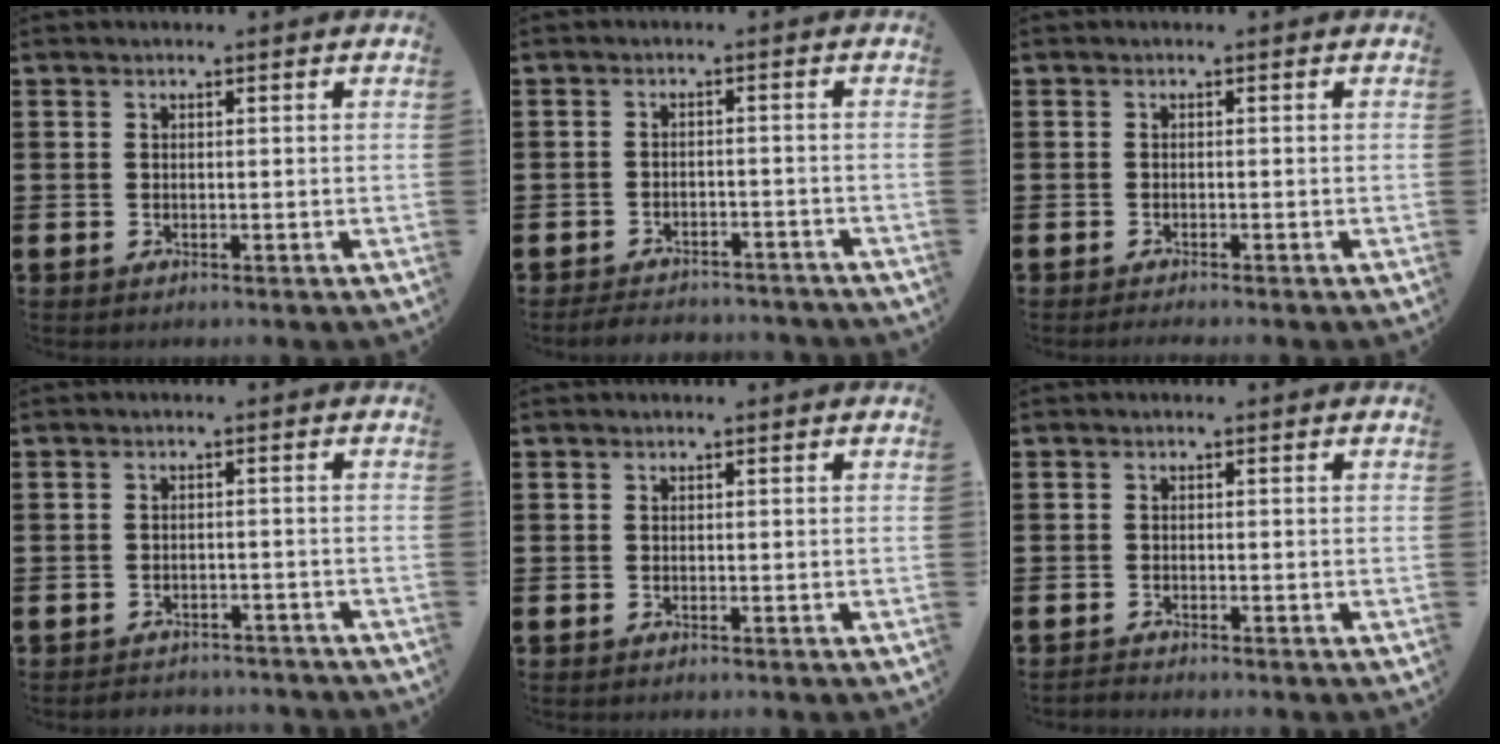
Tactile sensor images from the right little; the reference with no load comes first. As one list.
[{"total": 2.3, "force": [-2.3, 0.2, 0.1], "torque": [-0.007, 0.003, -0.050]}, {"total": 0.5, "force": [-0.5, -0.1, 0.3], "torque": [-0.004, -0.003, -0.009]}, {"total": 1.6, "force": [-1.6, 0.1, -0.2], "torque": [-0.002, 0.004, -0.036]}, {"total": 0.0}, {"total": 0.6, "force": [-0.6, 0.0, 0.0], "torque": [-0.001, -0.002, -0.013]}]